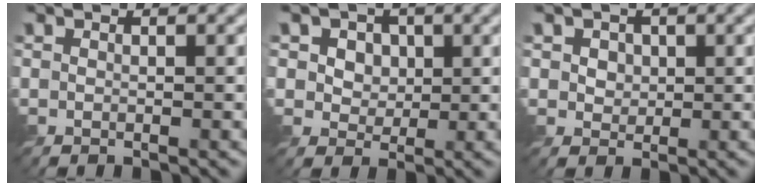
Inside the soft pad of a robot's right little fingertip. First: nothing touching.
{"total": 4.9, "force": [1.9, 3.9, 2.1], "torque": [-0.047, 0.001, 0.030]}
{"total": 2.0, "force": [0.7, 1.7, 0.9], "torque": [-0.031, -0.001, 0.019]}